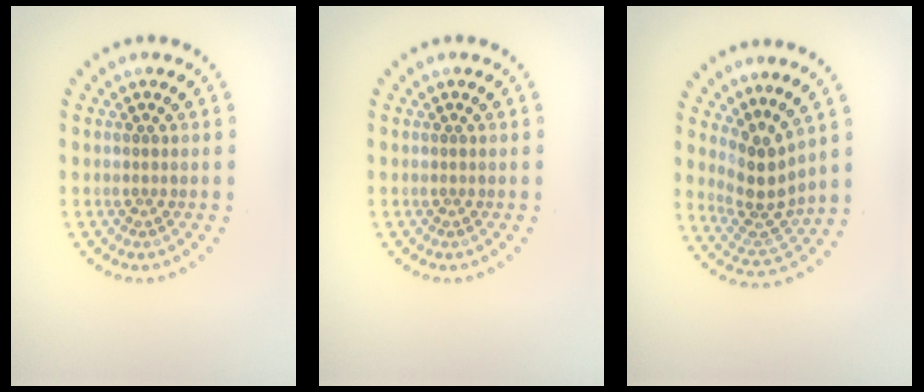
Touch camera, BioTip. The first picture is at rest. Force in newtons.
{"total": 0.0}
{"total": 3.6, "press": 2.7, "slide": 2.4}